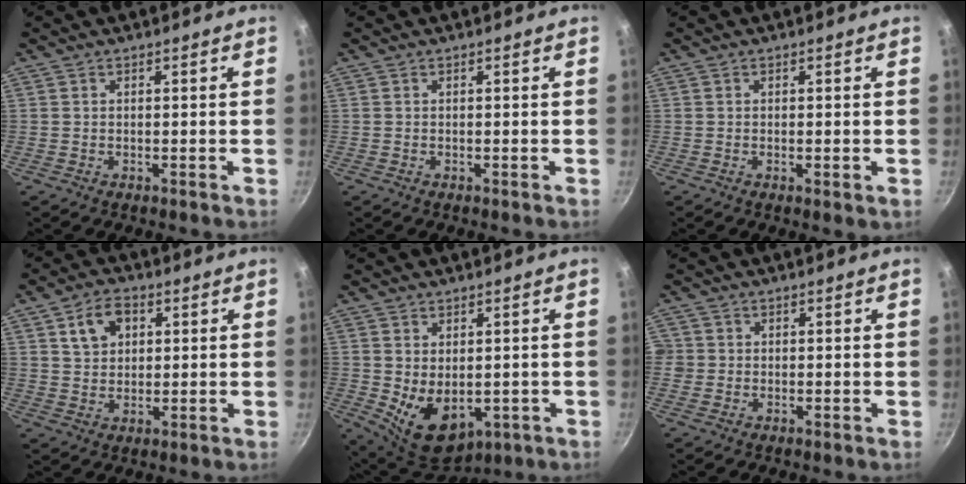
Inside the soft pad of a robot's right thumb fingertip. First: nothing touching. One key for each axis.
{"total": 0.0}
{"total": 1.3, "fx": -0.3, "fy": 0.4, "fz": 1.2, "tx": -0.019, "ty": -0.003, "tz": -0.005}
{"total": 7.0, "fx": 2.5, "fy": 5.1, "fz": 4.1, "tx": -0.049, "ty": 0.004, "tz": 0.041}
{"total": 9.9, "fx": -0.9, "fy": 6.6, "fz": 7.4, "tx": -0.097, "ty": -0.018, "tz": 0.012}
{"total": 1.9, "fx": -0.3, "fy": 1.9, "fz": 0.3, "tx": 0.006, "ty": 0.006, "tz": -0.008}